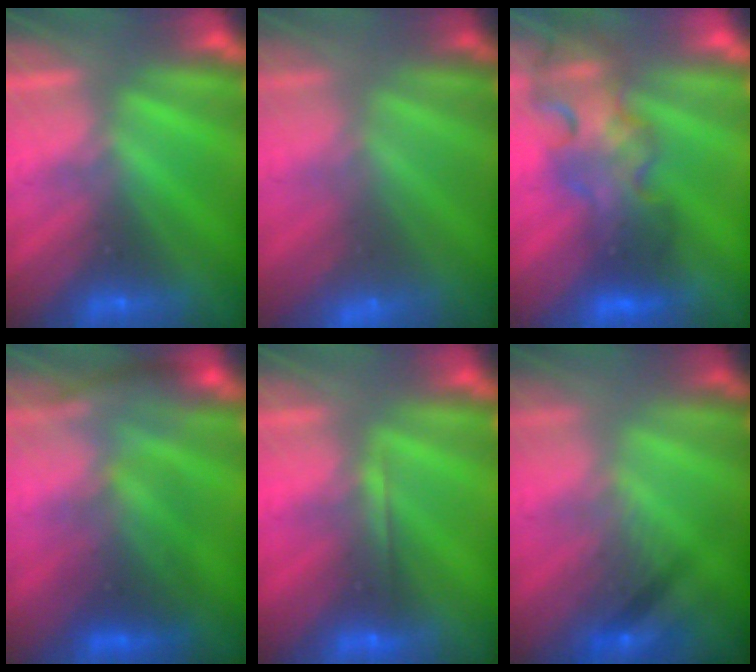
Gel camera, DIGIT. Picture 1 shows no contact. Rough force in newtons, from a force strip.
{"total": 3.0}
{"total": 4.6}
{"total": 2.6}
{"total": 1.7}
{"total": 2.8}